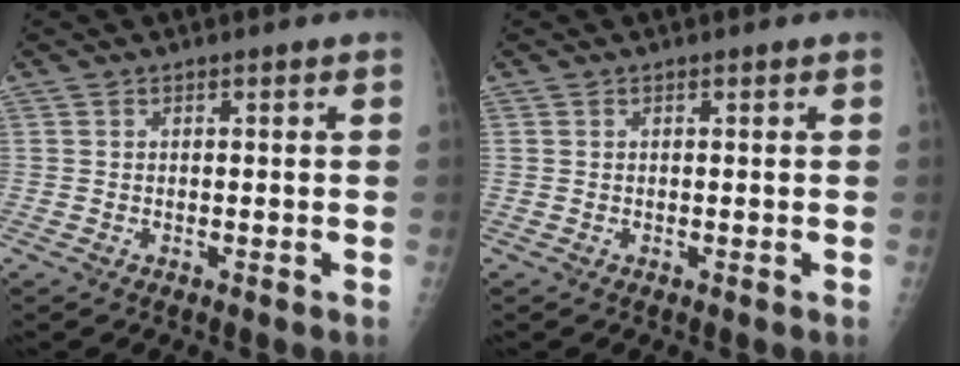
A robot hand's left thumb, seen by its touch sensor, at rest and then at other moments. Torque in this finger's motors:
{"motor_torque": [0.00, 0.00, 0.00, 0.00, 0.00]}